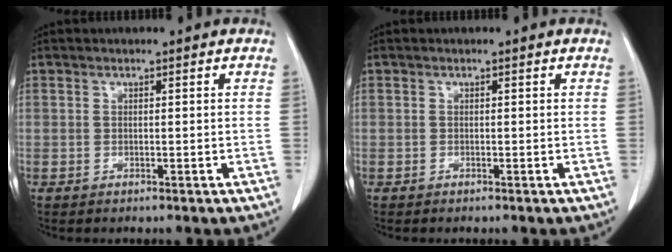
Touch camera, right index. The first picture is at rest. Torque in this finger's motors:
{"motor_torque": [-0.03, 0.01, 0.01, 0.01]}